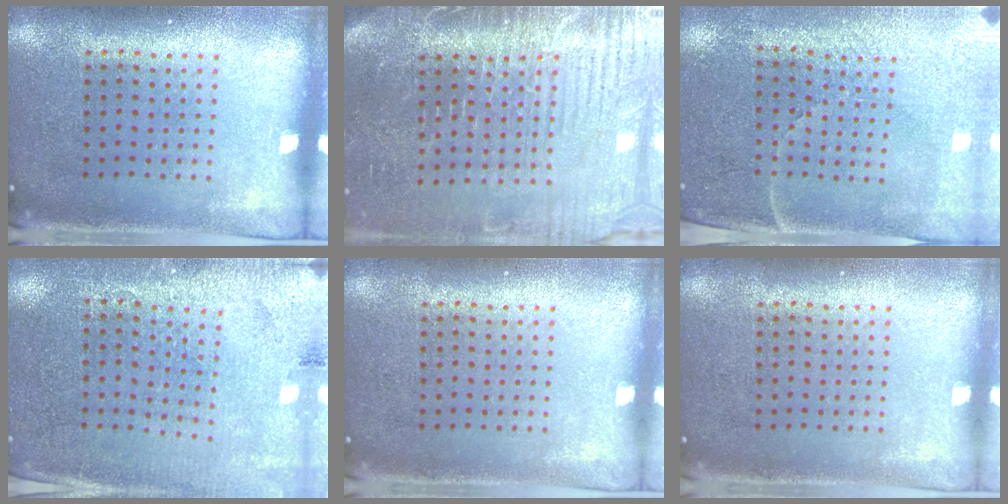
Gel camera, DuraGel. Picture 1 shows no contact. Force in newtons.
{"total": 4.5, "press": 4.1, "slide": 1.7}
{"total": 3.4, "press": 3.2, "slide": 1.3}
{"total": 2.8, "press": 2.7, "slide": 0.5}
{"total": 0.0}
{"total": 0.0}